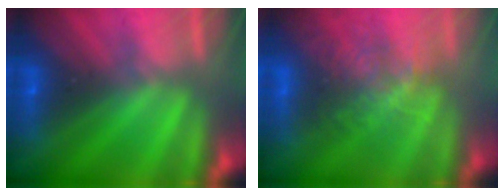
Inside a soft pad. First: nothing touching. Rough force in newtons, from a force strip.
{"total": 3.7}